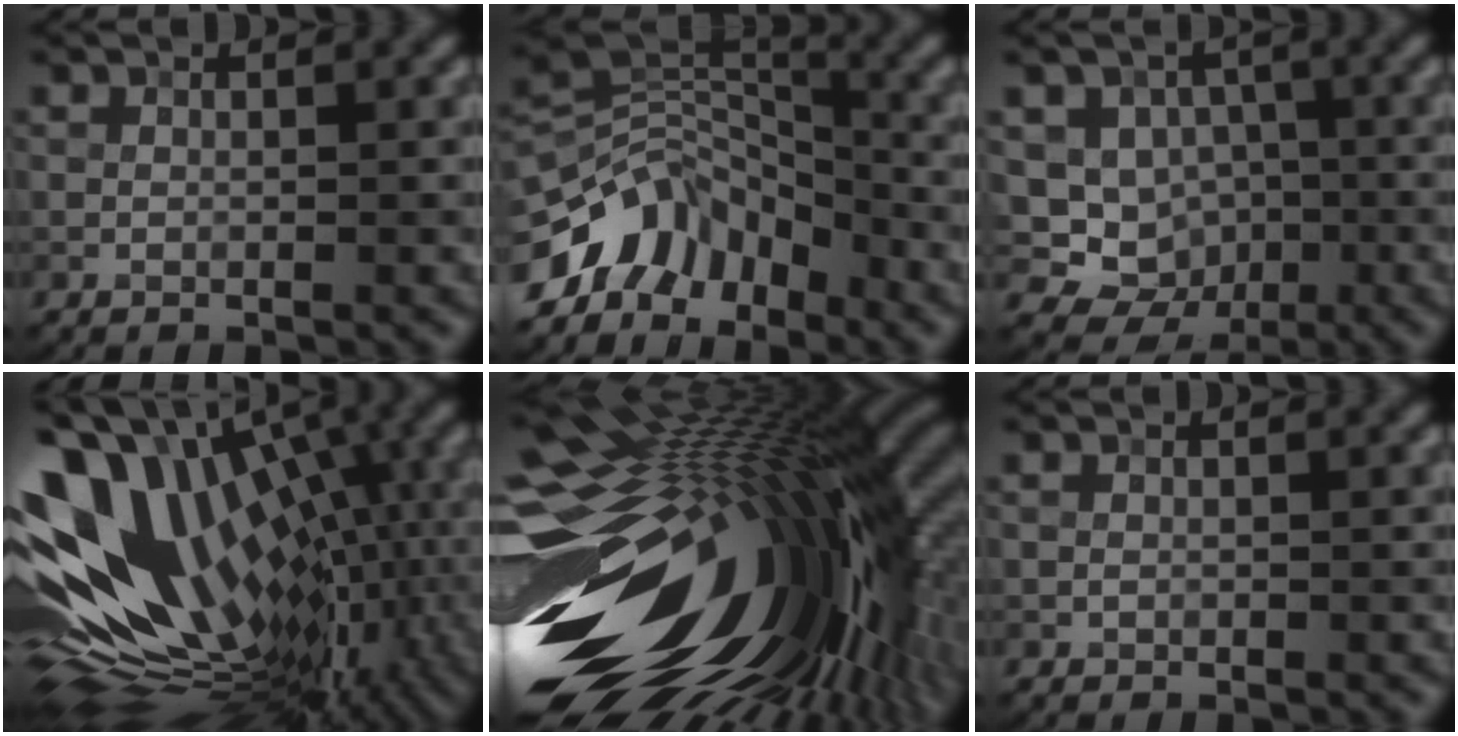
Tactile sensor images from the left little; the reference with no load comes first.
{"total": 8.6, "force": [-4.9, 5.5, 4.5], "torque": [-0.062, 0.008, -0.105]}
{"total": 7.9, "force": [-2.0, 7.1, 2.8], "torque": [-0.020, 0.006, -0.048]}
{"total": 17.5, "force": [1.5, 10.1, 14.2], "torque": [-0.249, 0.001, 0.033]}
{"total": 19.9, "force": [-1.9, 10.4, 16.9], "torque": [-0.305, -0.054, -0.016]}
{"total": 0.0}